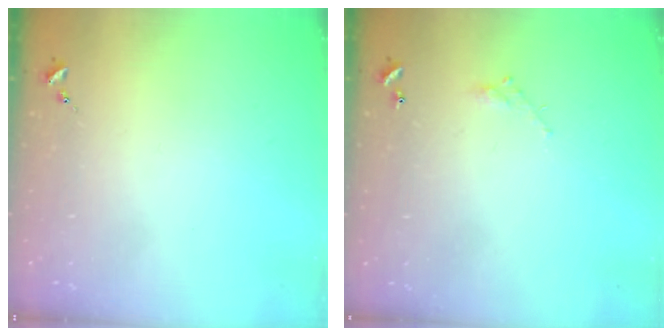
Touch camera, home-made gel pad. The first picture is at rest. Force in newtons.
{"total": 3.5, "press": 3.5, "slide": 0.2}